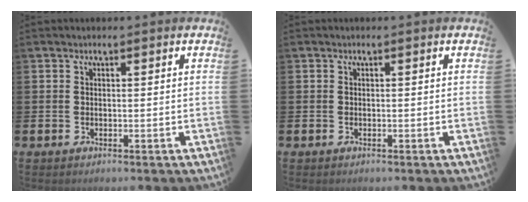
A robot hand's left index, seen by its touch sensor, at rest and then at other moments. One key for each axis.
{"total": 0.0}